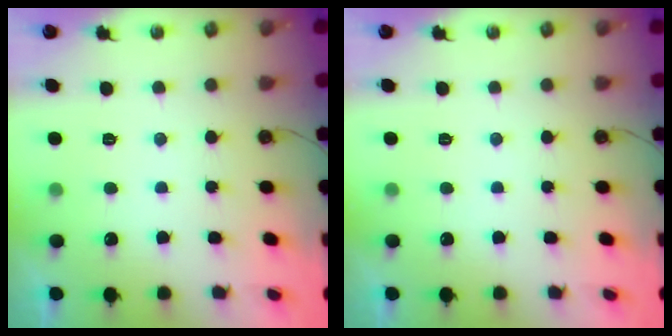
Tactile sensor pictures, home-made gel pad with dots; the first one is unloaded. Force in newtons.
{"total": 0.0}